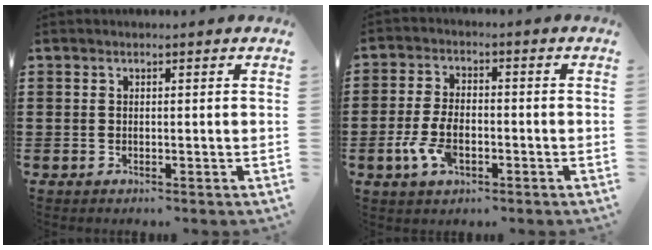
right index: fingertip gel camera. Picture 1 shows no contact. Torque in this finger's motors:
{"motor_torque": [1.43, 0.71, 0.53, 0.12]}